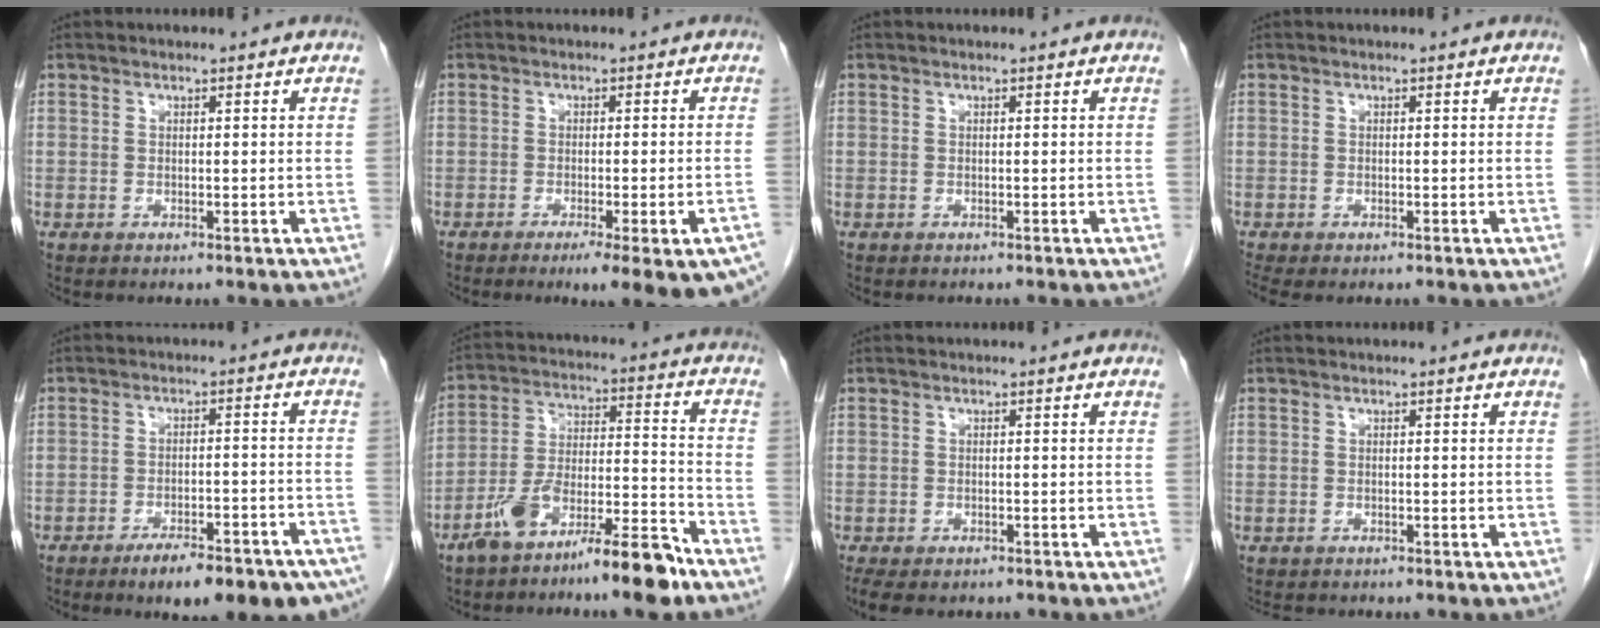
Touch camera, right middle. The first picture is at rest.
{"total": 12.2, "force": [-8.7, 1.6, 8.4], "torque": [-0.053, -0.008, -0.109]}
{"total": 0.8, "force": [-0.7, 0.1, 0.2], "torque": [-0.011, -0.003, -0.012]}
{"total": 2.8, "force": [-2.2, 1.0, 1.4], "torque": [-0.025, -0.011, -0.032]}
{"total": 14.2, "force": [-11.2, 3.7, 8.0], "torque": [-0.062, 0.023, -0.151]}
{"total": 12.5, "force": [-9.1, 1.5, 8.5], "torque": [-0.151, 0.018, -0.161]}
{"total": 7.9, "force": [-6.0, 3.6, 3.6], "torque": [-0.070, -0.011, -0.084]}
{"total": 2.7, "force": [-2.3, 1.0, 0.9], "torque": [-0.018, -0.007, -0.028]}